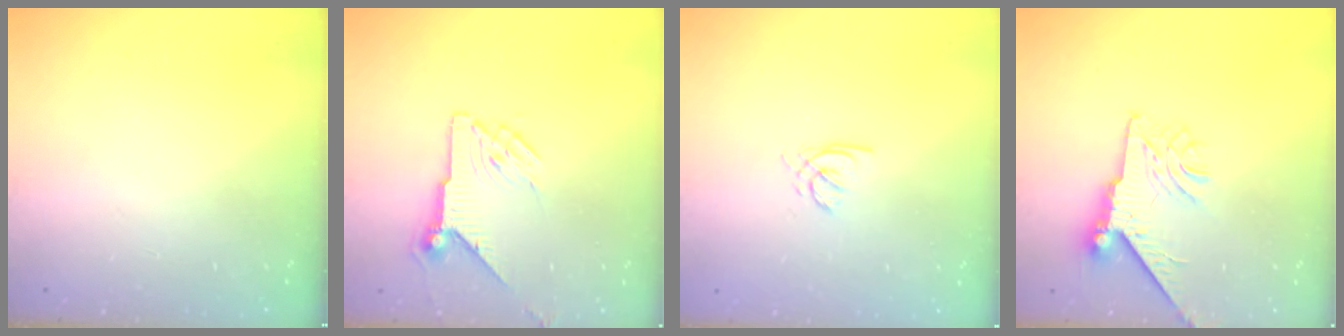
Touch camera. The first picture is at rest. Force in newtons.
{"total": 7.5, "press": 7.5, "slide": 0.4}
{"total": 1.4, "press": 1.4, "slide": 0.2}
{"total": 11.5, "press": 11.4, "slide": 1.2}